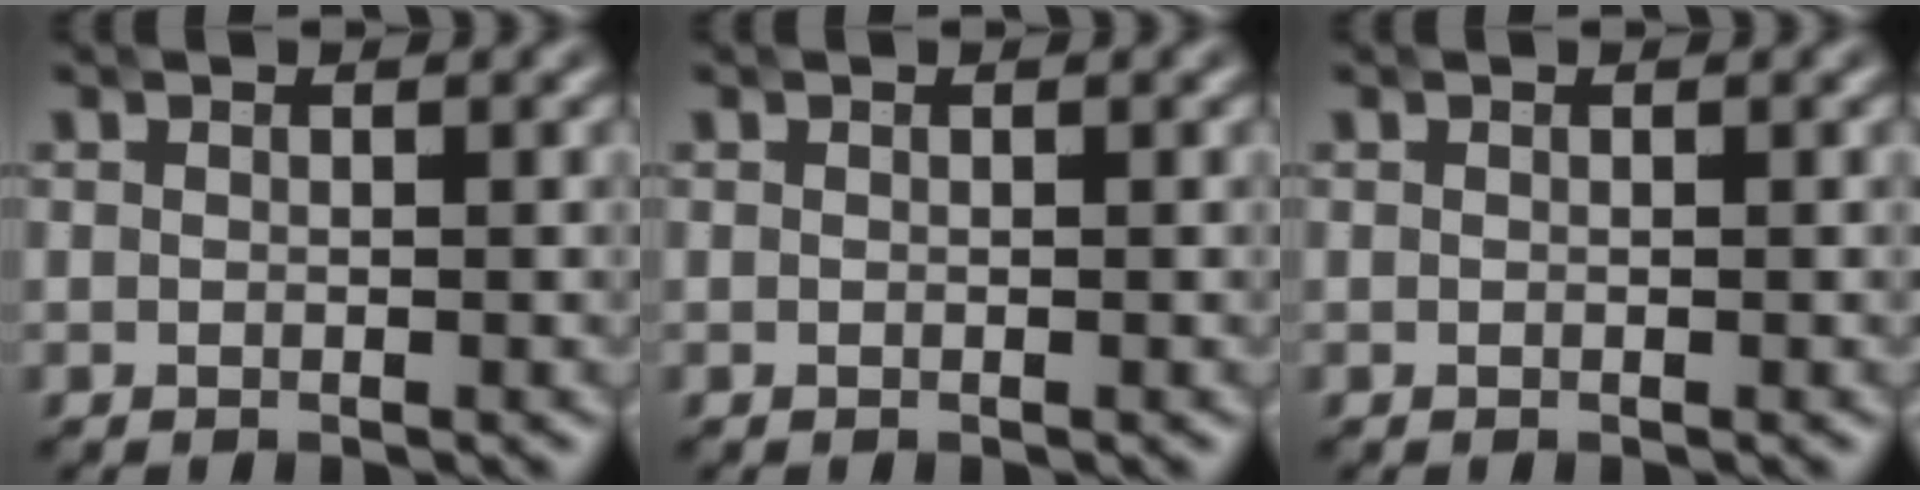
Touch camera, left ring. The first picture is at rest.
{"total": 0.0}
{"total": 0.0}